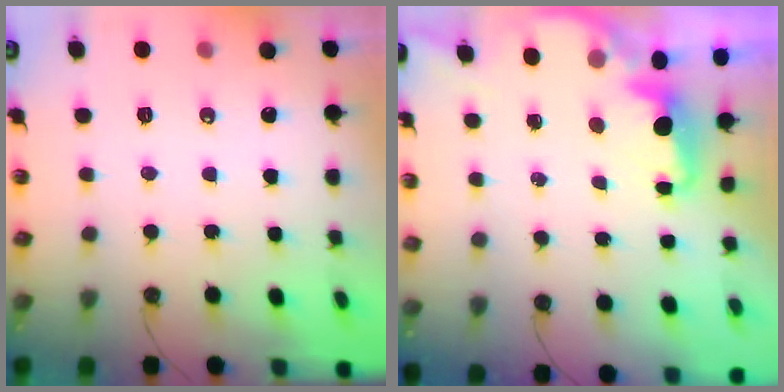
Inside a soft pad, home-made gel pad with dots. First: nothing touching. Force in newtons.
{"total": 2.2, "press": 2.0, "slide": 0.8}